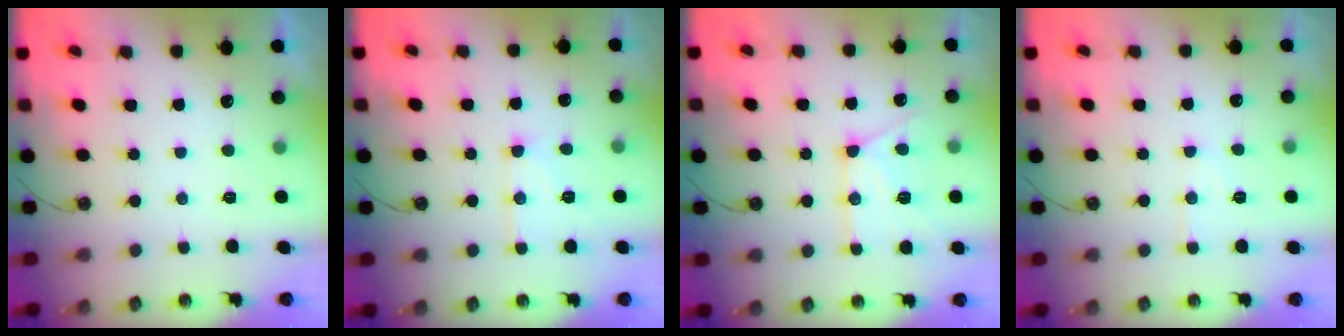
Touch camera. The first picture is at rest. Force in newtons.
{"total": 8.9, "press": 8.9, "slide": 0.8}
{"total": 12.0, "press": 11.9, "slide": 1.1}
{"total": 6.2, "press": 6.2, "slide": 0.4}